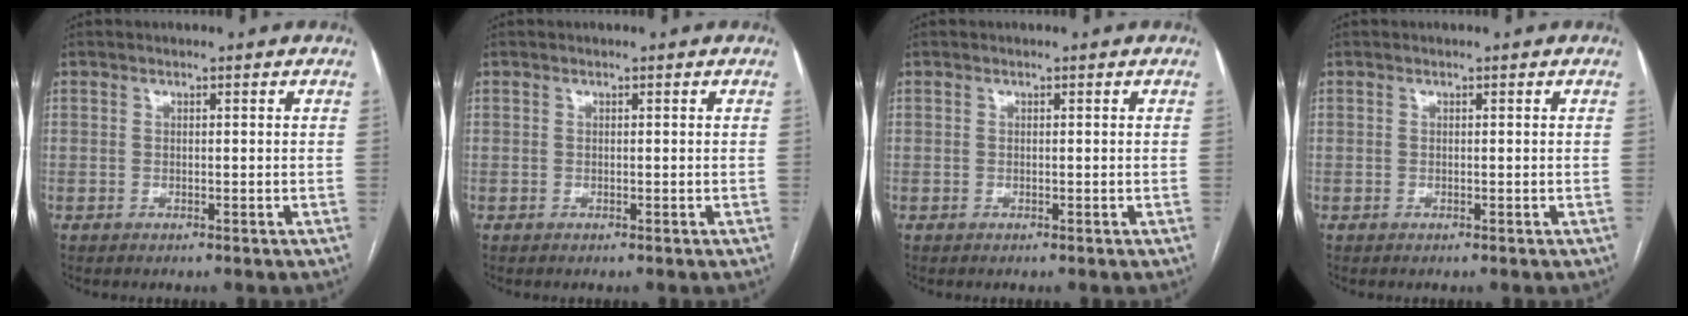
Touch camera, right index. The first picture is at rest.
{"total": 0.0}
{"total": 0.0}
{"total": 0.0}